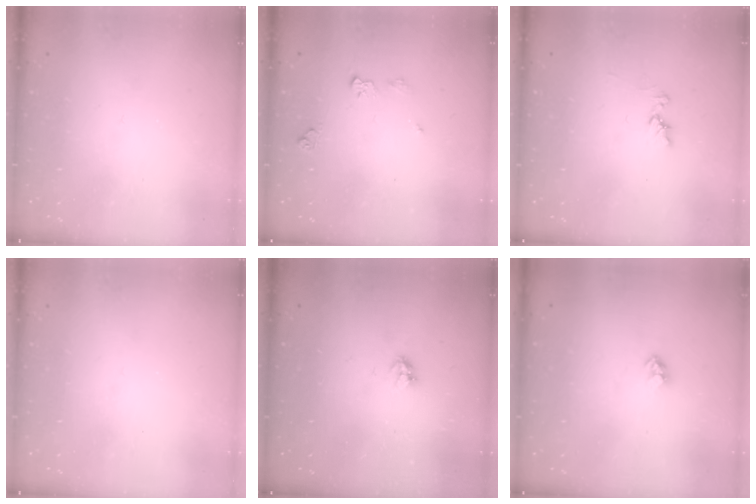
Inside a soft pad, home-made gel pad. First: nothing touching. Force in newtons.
{"total": 5.9, "press": 5.9, "slide": 0.8}
{"total": 6.4, "press": 6.3, "slide": 0.7}
{"total": 0.0}
{"total": 3.6, "press": 3.6, "slide": 0.5}
{"total": 2.3, "press": 2.3, "slide": 0.1}